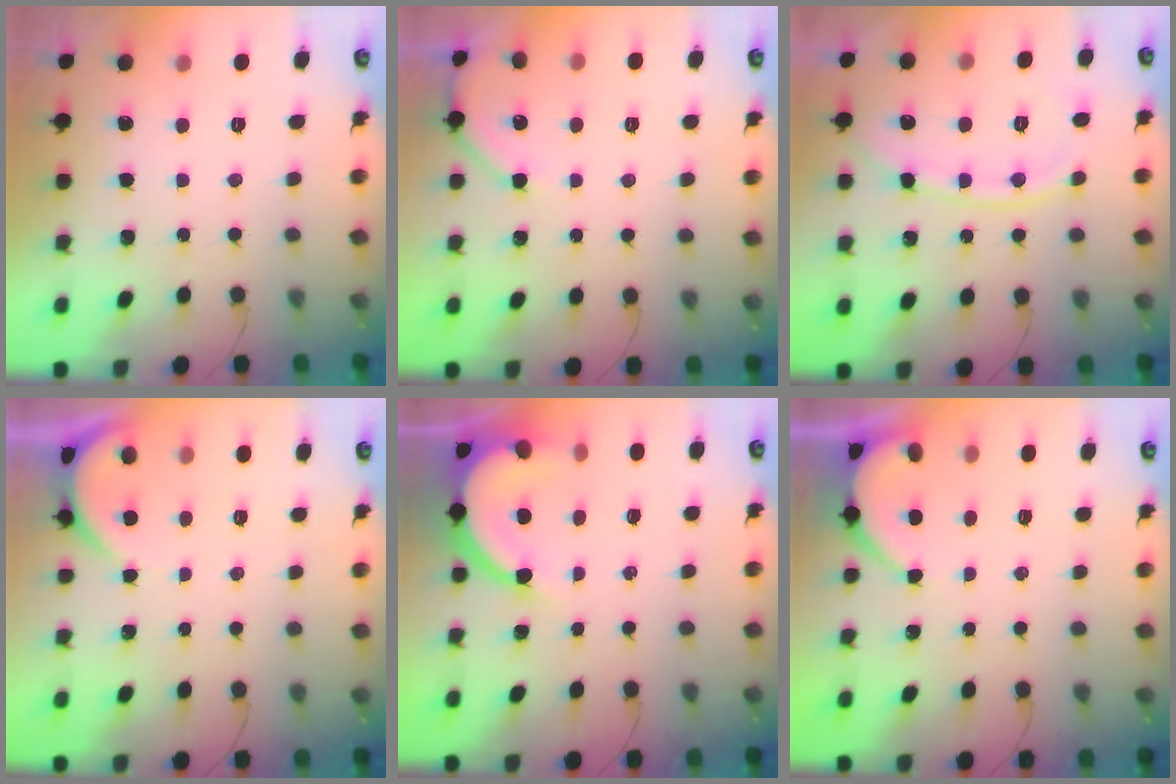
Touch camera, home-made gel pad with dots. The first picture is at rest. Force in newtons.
{"total": 5.9, "press": 5.9, "slide": 0.7}
{"total": 10.3, "press": 10.2, "slide": 1.3}
{"total": 2.1, "press": 2.1, "slide": 0.3}
{"total": 9.6, "press": 9.5, "slide": 0.9}
{"total": 2.2, "press": 2.2, "slide": 0.2}